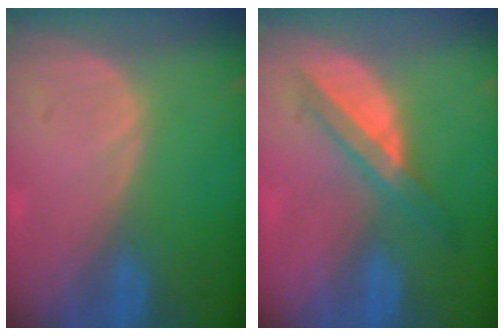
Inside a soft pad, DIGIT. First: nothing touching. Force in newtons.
{"total": 5.9, "press": 5.3, "slide": 2.5}